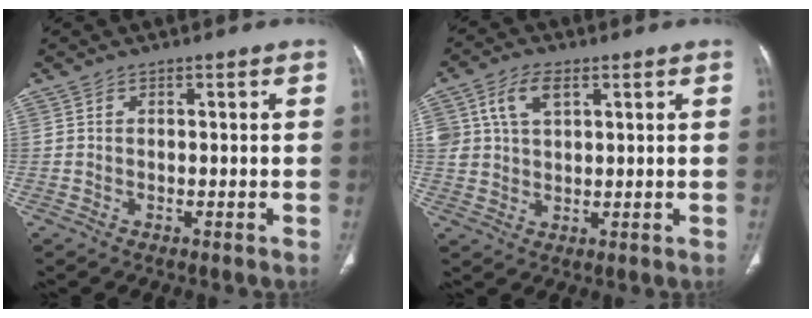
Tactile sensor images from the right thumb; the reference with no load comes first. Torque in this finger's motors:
{"motor_torque": [1.11, 1.10, 0.88, 0.41, 0.06]}